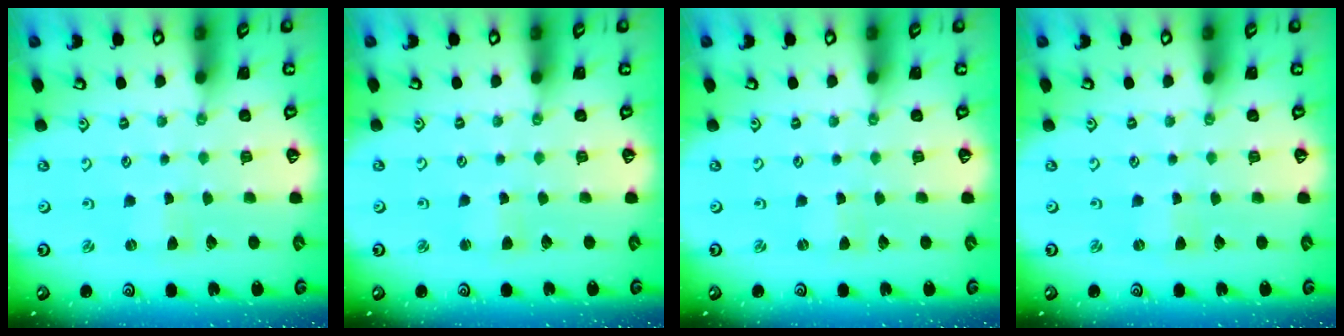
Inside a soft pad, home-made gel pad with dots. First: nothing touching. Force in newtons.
{"total": 2.1, "press": 2.1, "slide": 0.2}
{"total": 0.0}
{"total": 0.0}